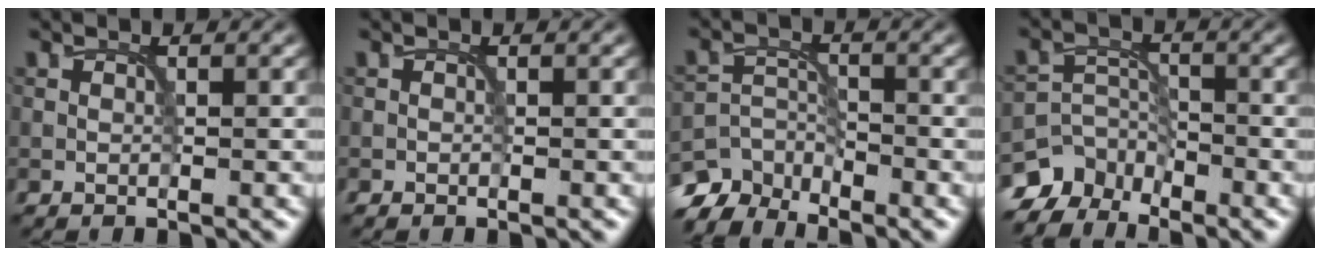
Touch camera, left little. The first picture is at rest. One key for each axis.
{"total": 0.0}
{"total": 4.8, "fx": -4.3, "fy": 1.8, "fz": 1.0, "tx": -0.011, "ty": -0.008, "tz": -0.084}
{"total": 5.6, "fx": -4.7, "fy": 2.8, "fz": 1.1, "tx": -0.005, "ty": -0.004, "tz": -0.086}